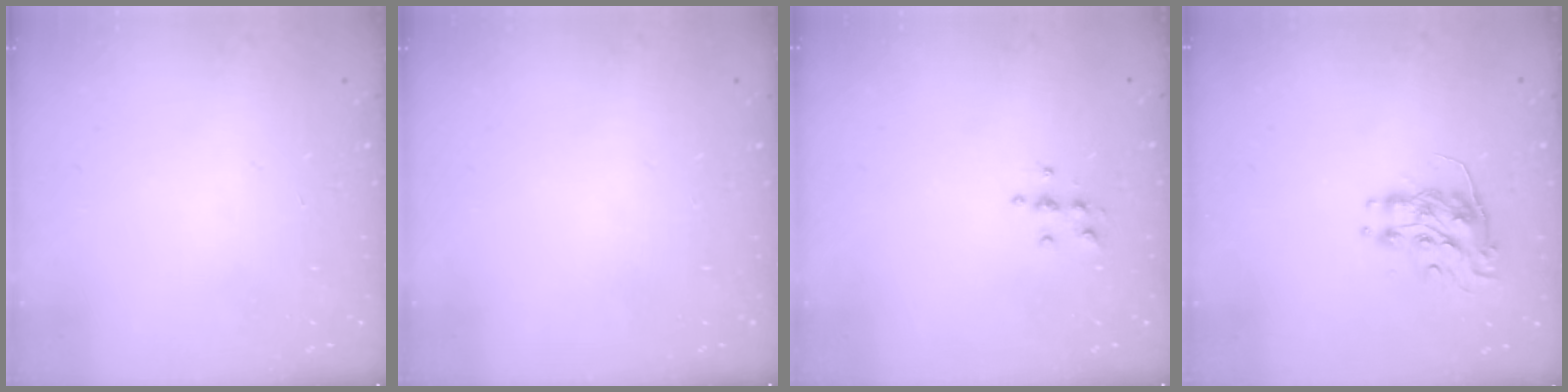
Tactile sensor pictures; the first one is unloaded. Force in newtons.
{"total": 0.0}
{"total": 4.3, "press": 4.3, "slide": 0.6}
{"total": 8.8, "press": 8.7, "slide": 0.4}